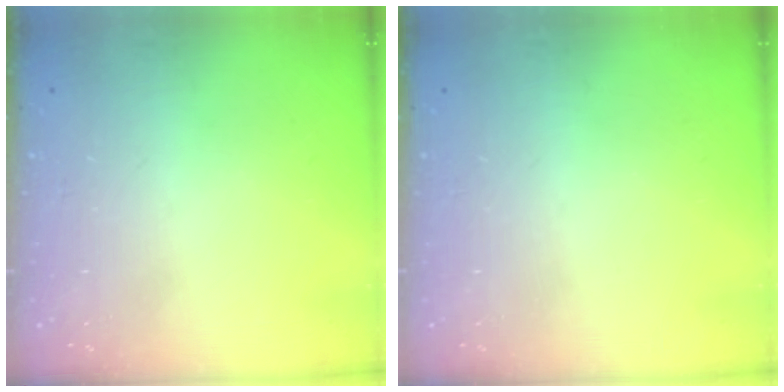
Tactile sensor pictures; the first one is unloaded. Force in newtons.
{"total": 0.0}